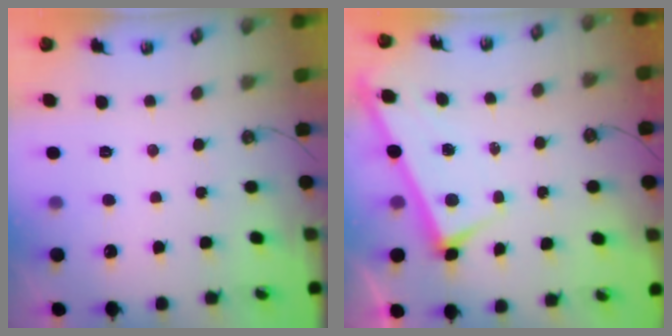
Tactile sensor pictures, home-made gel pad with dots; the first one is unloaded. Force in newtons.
{"total": 3.0, "press": 3.0, "slide": 0.1}